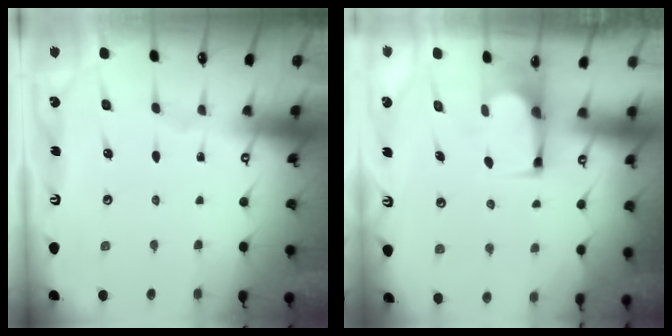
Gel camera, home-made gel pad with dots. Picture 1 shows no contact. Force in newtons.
{"total": 2.1, "press": 2.1, "slide": 0.1}